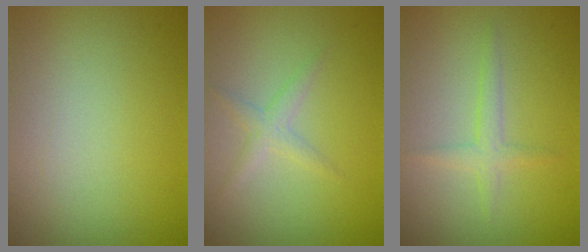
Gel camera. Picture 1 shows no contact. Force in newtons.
{"total": 1.5, "press": 1.5, "slide": 0.1}
{"total": 1.6, "press": 1.6, "slide": 0.1}